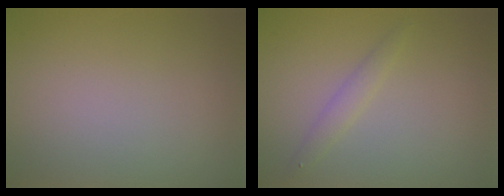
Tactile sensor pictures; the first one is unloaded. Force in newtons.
{"total": 1.3, "press": 1.3, "slide": 0.0}